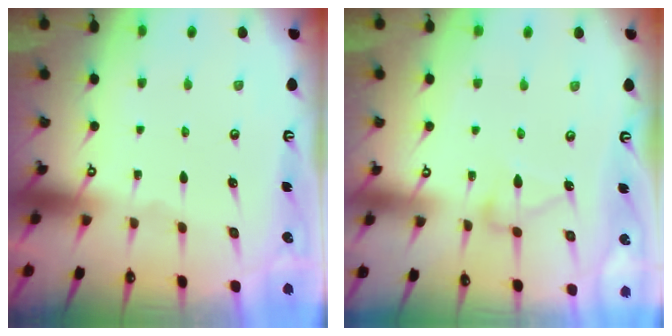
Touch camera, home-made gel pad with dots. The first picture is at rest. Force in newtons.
{"total": 5.3, "press": 5.3, "slide": 0.3}